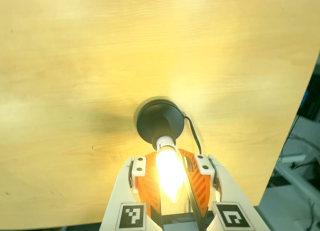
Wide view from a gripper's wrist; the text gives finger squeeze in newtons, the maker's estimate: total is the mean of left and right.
{"total": 14.2, "left": 13.6, "right": 14.8}